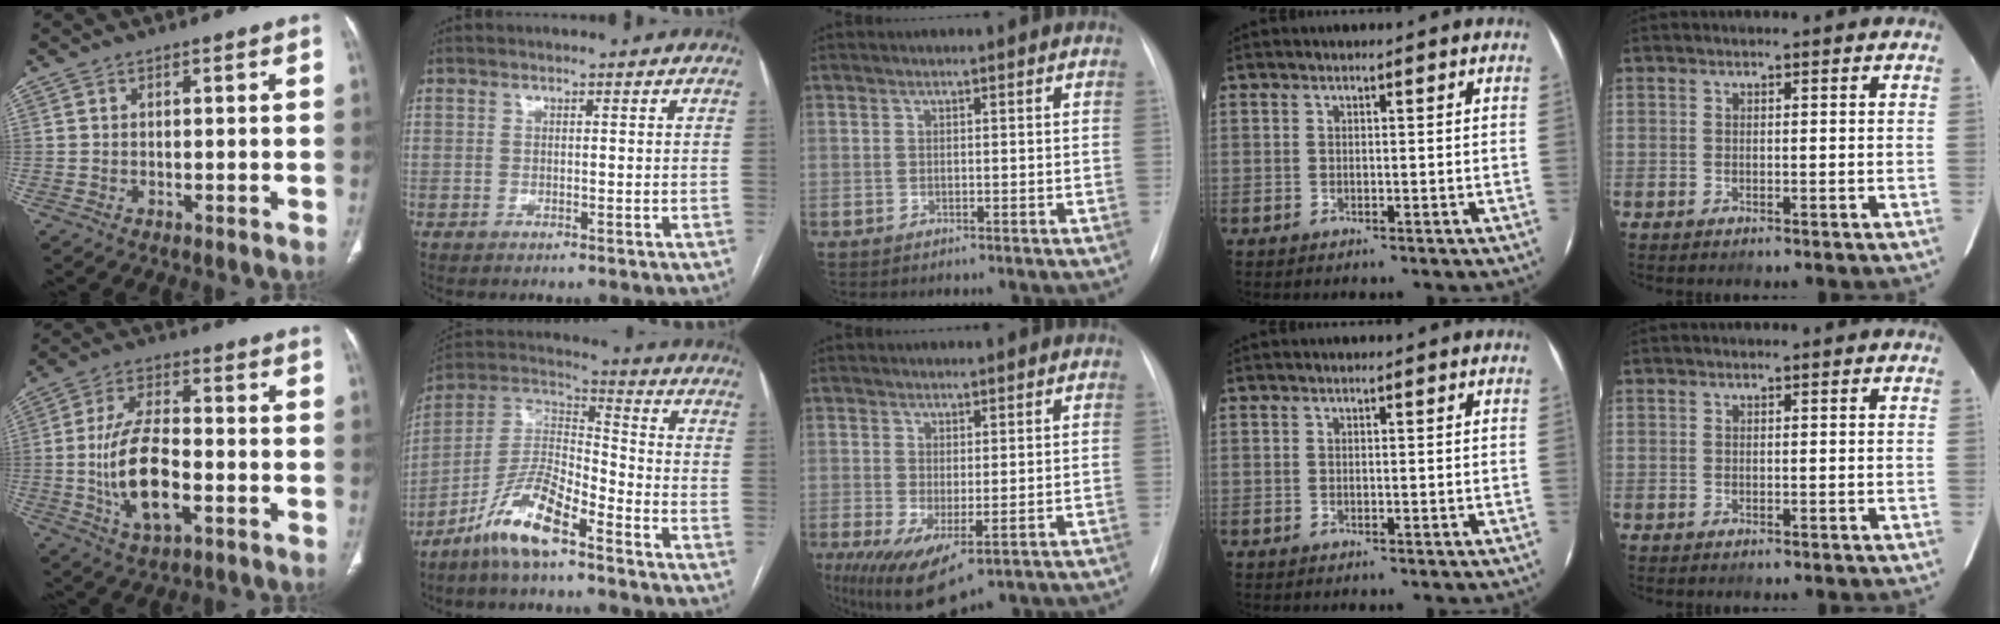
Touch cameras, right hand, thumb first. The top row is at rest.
{"thumb": {"total": 13.9, "force": [-2.9, 6.4, 12.0], "torque": [-0.225, 0.013, -0.051]}, "index": {"total": 11.5, "force": [-7.6, 2.5, 8.2], "torque": [-0.171, 0.005, -0.147]}, "middle": {"total": 8.1, "force": [-1.8, 2.8, 7.4], "torque": [-0.129, -0.020, -0.010]}}